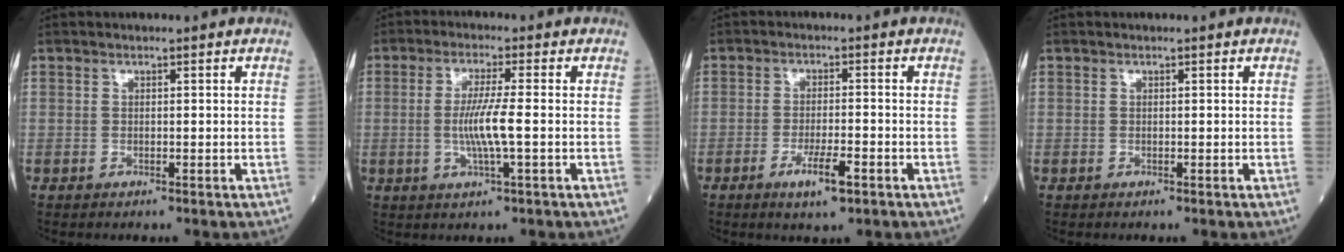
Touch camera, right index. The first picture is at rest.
{"total": 5.8, "force": [-0.7, -0.2, 5.8], "torque": [-0.115, -0.005, -0.014]}
{"total": 6.2, "force": [-3.3, 0.9, 5.2], "torque": [-0.094, -0.006, -0.054]}
{"total": 0.0}